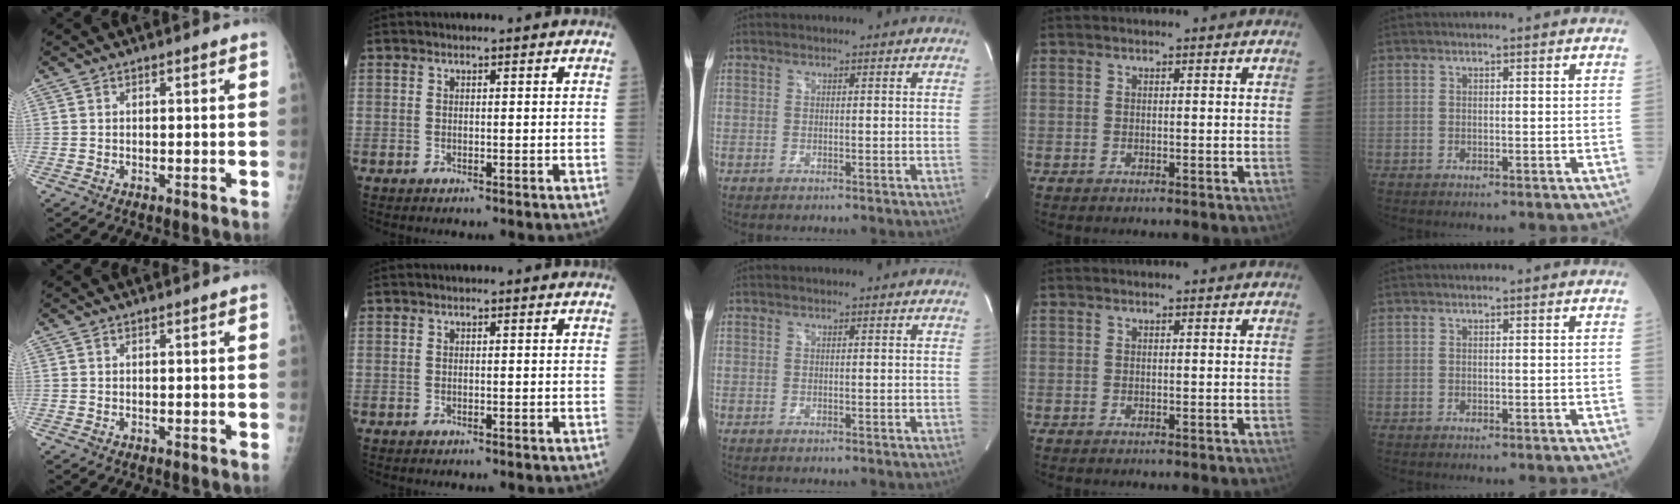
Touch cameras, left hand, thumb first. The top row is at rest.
{}